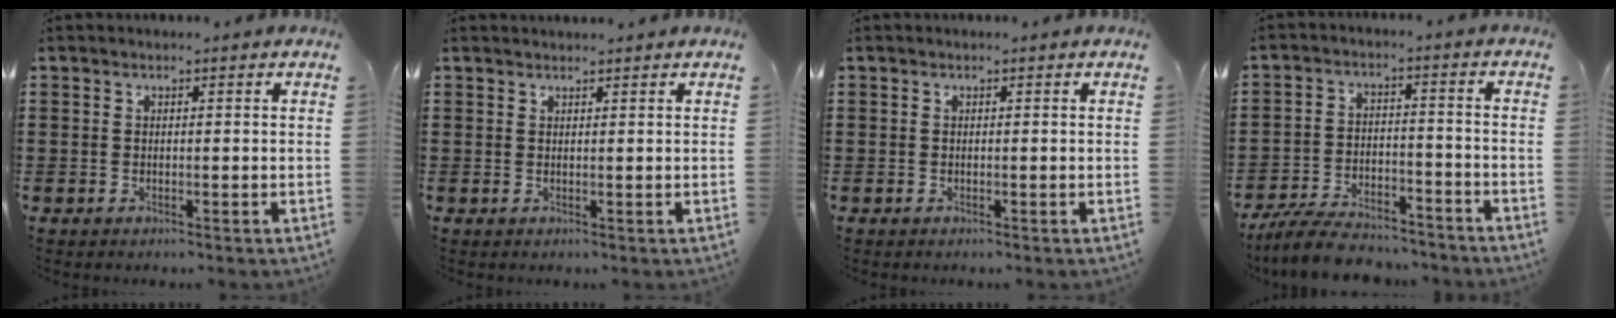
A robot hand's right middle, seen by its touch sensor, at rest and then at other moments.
{"total": 1.0, "force": [1.0, -0.2, 0.1], "torque": [-0.002, -0.001, 0.019]}
{"total": 0.0}
{"total": 7.7, "force": [-7.1, 1.5, 2.5], "torque": [-0.049, 0.011, -0.137]}